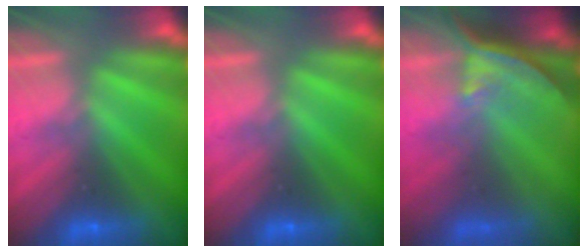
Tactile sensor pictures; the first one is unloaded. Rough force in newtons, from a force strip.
{"total": 0.0}
{"total": 7.7}